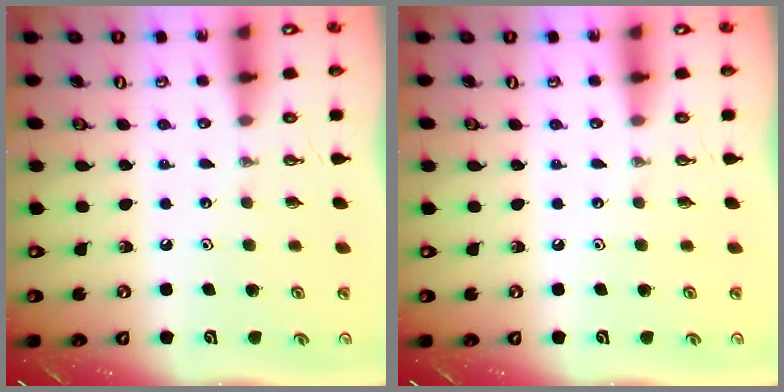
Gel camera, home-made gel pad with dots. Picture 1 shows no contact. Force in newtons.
{"total": 0.0}